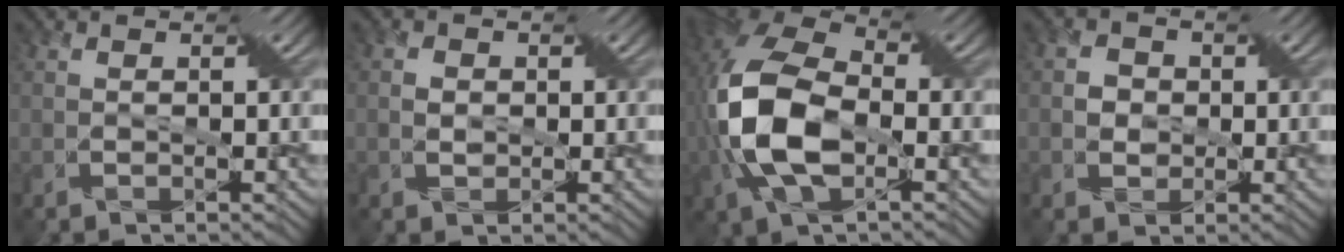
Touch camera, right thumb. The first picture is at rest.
{"total": 1.0, "force": [0.0, 0.8, 0.6], "torque": [-0.023, 0.001, -0.009]}
{"total": 13.4, "force": [-2.3, 7.3, 11.1], "torque": [-0.289, -0.023, -0.044]}
{"total": 2.0, "force": [0.0, 1.9, 0.5], "torque": [-0.034, 0.007, -0.010]}